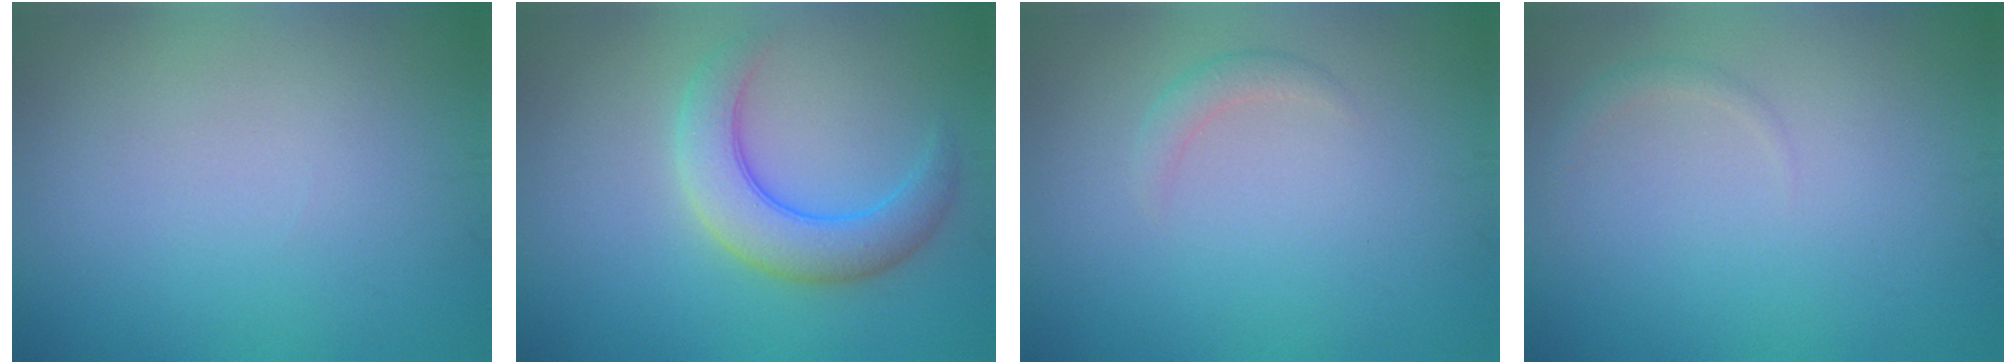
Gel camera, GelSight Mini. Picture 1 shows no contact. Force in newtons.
{"total": 5.0, "press": 5.0, "slide": 0.3}
{"total": 1.2, "press": 1.2, "slide": 0.1}
{"total": 0.8, "press": 0.8, "slide": 0.0}